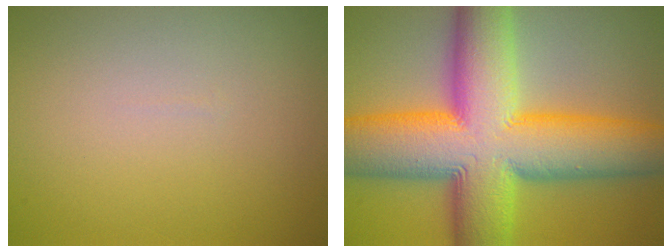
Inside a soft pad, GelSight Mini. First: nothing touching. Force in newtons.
{"total": 16.5, "press": 16.5, "slide": 0.2}